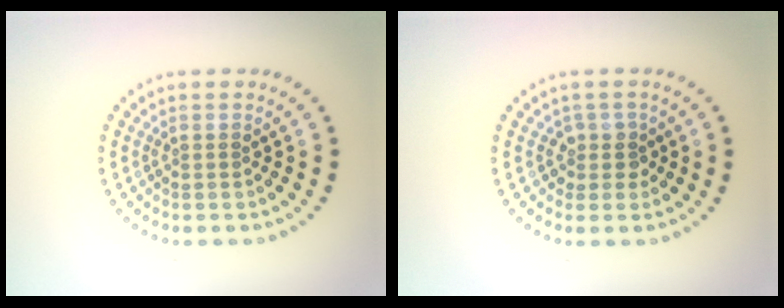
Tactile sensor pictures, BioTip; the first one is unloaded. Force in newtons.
{"total": 1.7, "press": 1.3, "slide": 1.0}